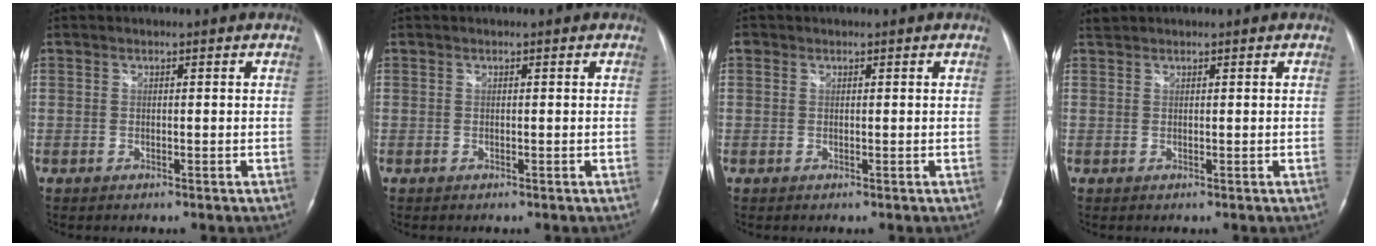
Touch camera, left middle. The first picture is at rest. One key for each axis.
{"total": 0.0}
{"total": 0.6, "fx": 0.2, "fy": 0.6, "fz": 0.2, "tx": 0.002, "ty": 0.002, "tz": 0.001}
{"total": 0.8, "fx": 0.8, "fy": 0.2, "fz": -0.1, "tx": -0.006, "ty": 0.010, "tz": 0.017}